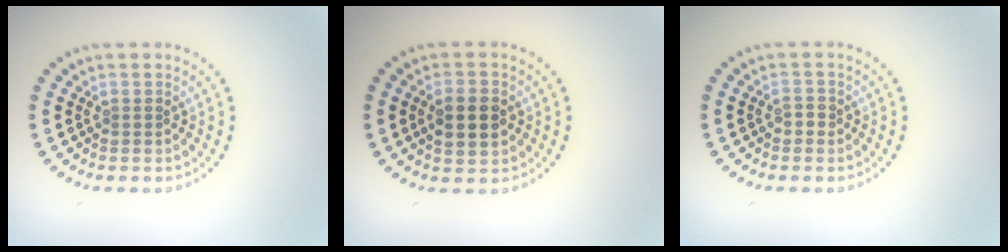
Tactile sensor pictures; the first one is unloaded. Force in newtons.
{"total": 3.7, "press": 3.7, "slide": 0.1}
{"total": 1.0, "press": 0.9, "slide": 0.4}